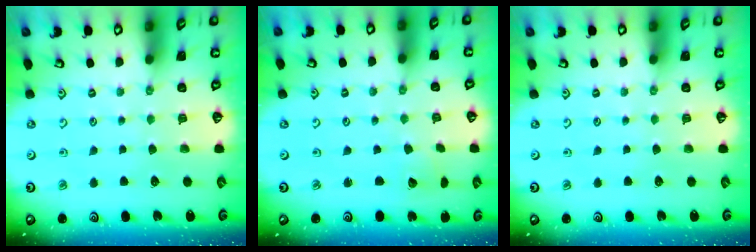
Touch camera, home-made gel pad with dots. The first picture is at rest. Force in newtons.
{"total": 2.7, "press": 2.7, "slide": 0.2}
{"total": 0.0}